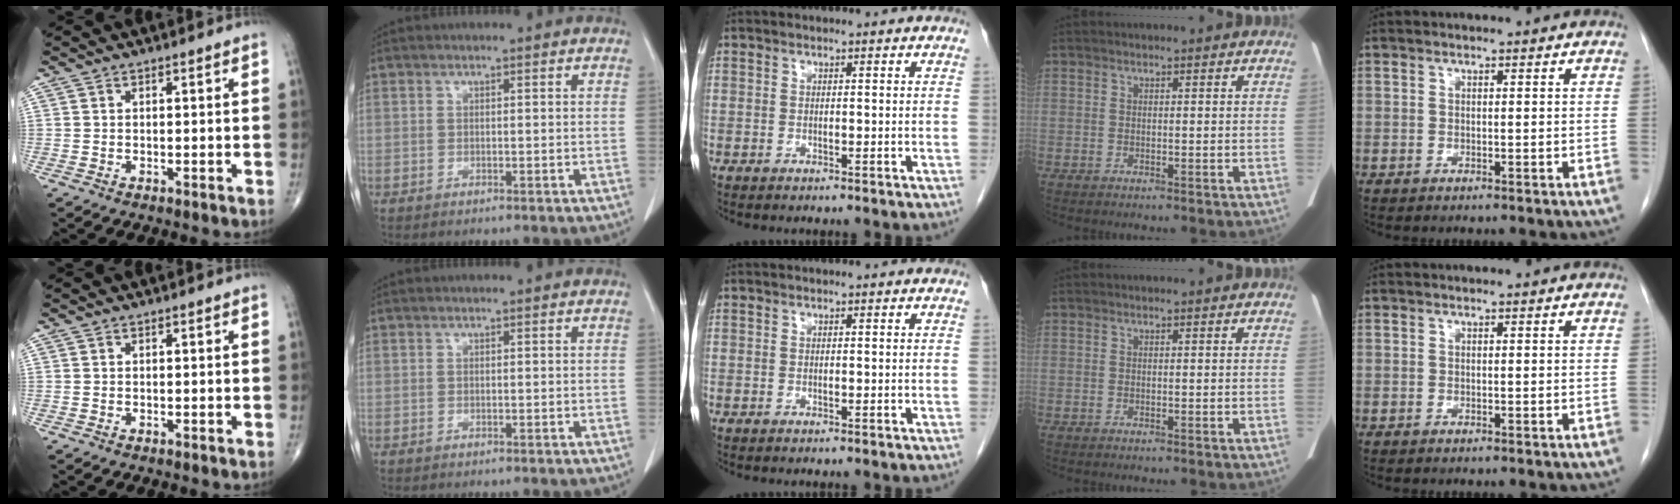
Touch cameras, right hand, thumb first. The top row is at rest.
{}